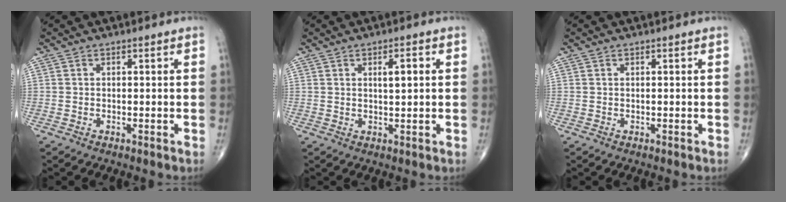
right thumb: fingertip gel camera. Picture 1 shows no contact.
{"total": 3.2, "force": [0.9, 0.9, 2.9], "torque": [-0.043, -0.002, 0.012]}
{"total": 0.0}